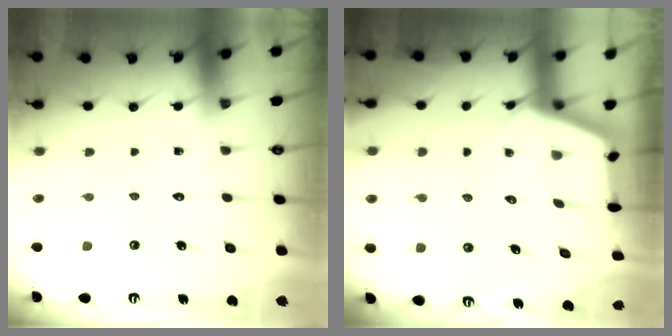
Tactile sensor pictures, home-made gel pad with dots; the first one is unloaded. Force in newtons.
{"total": 2.7, "press": 2.7, "slide": 0.4}